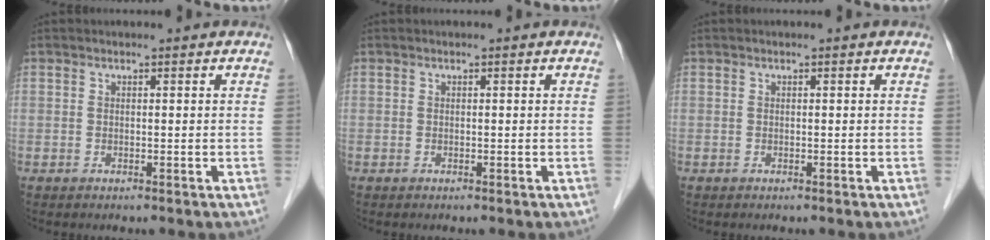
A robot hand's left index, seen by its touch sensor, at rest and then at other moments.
{"total": 0.0}
{"total": 0.0}